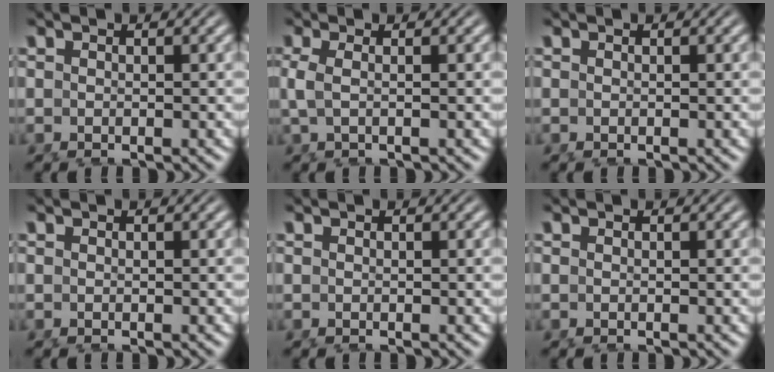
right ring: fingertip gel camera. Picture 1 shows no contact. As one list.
[{"total": 1.8, "force": [0.0, 0.3, 1.8], "torque": [-0.046, -0.007, 0.006]}, {"total": 0.0}, {"total": 0.0}, {"total": 0.0}, {"total": 0.0}]